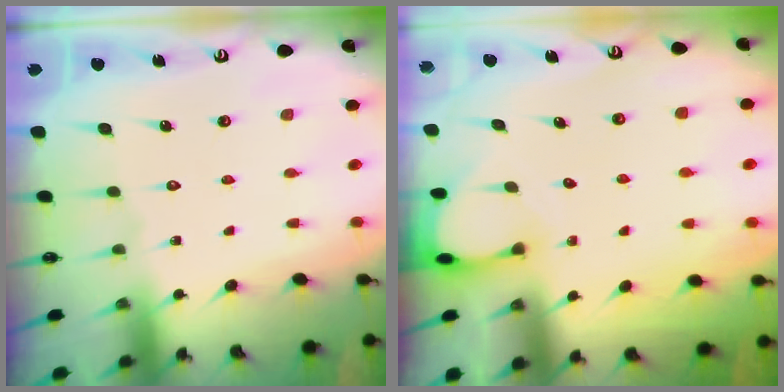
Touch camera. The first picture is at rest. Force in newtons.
{"total": 2.3, "press": 2.3, "slide": 0.3}